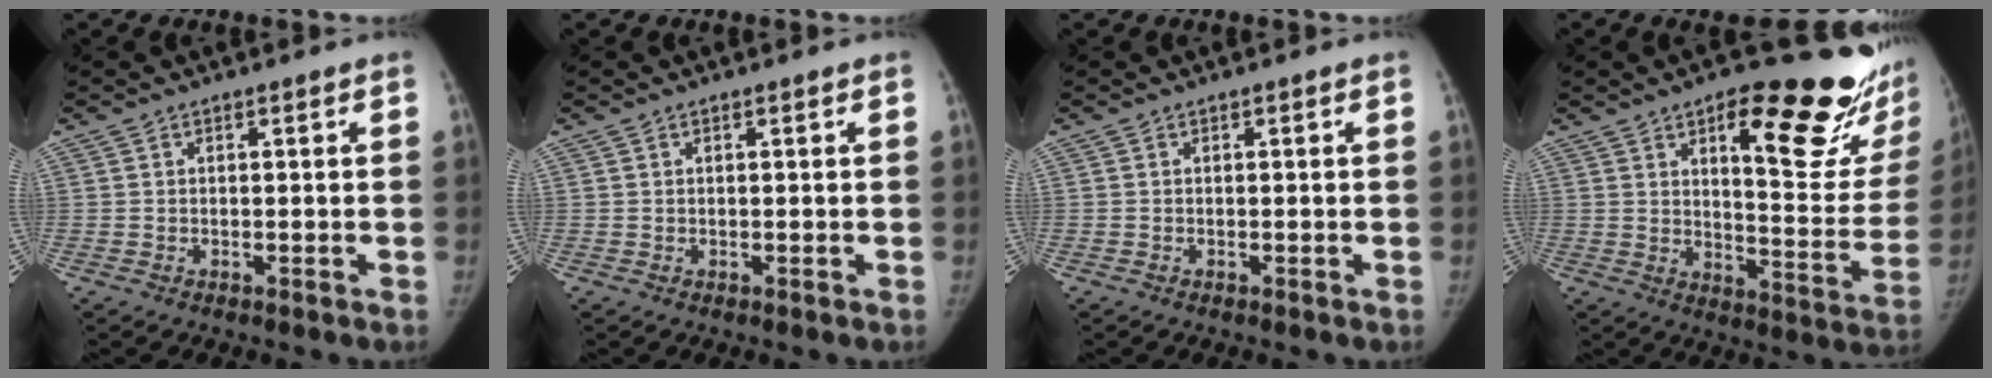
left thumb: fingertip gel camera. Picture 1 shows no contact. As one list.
[{"total": 0.0}, {"total": 0.0}, {"total": 25.1, "force": [13.8, 8.0, 19.3], "torque": [-0.207, -0.066, 0.191]}]